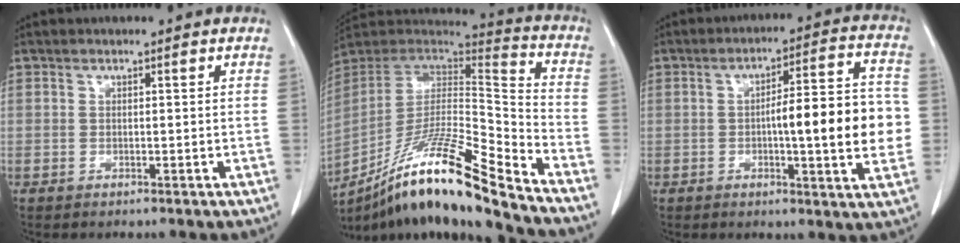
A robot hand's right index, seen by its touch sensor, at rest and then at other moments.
{"total": 21.0, "force": [-15.6, 0.3, 14.0], "torque": [-0.263, -0.016, -0.287]}
{"total": 13.4, "force": [-1.2, 2.1, 13.2], "torque": [-0.183, 0.019, -0.016]}